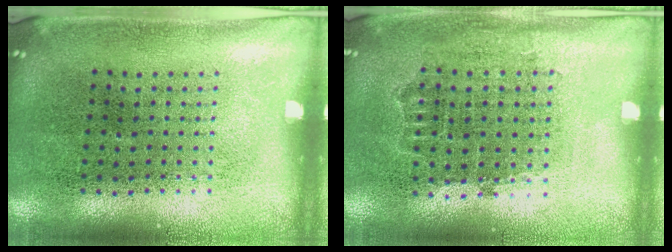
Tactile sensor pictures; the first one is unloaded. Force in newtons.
{"total": 0.8, "press": 0.7, "slide": 0.3}